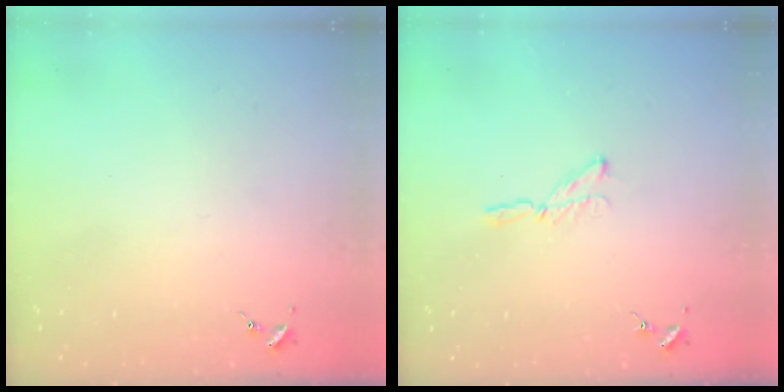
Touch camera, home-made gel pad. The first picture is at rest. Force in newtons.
{"total": 3.5, "press": 3.4, "slide": 0.4}